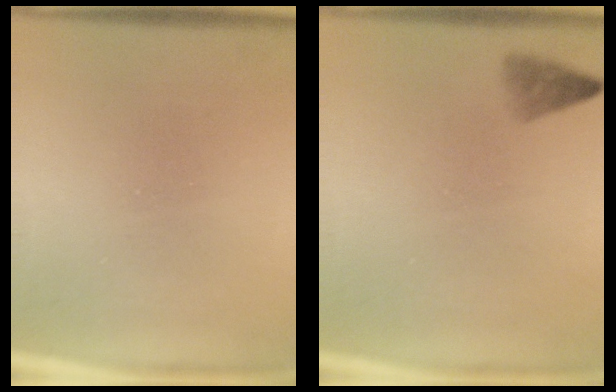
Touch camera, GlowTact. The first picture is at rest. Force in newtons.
{"total": 1.0}